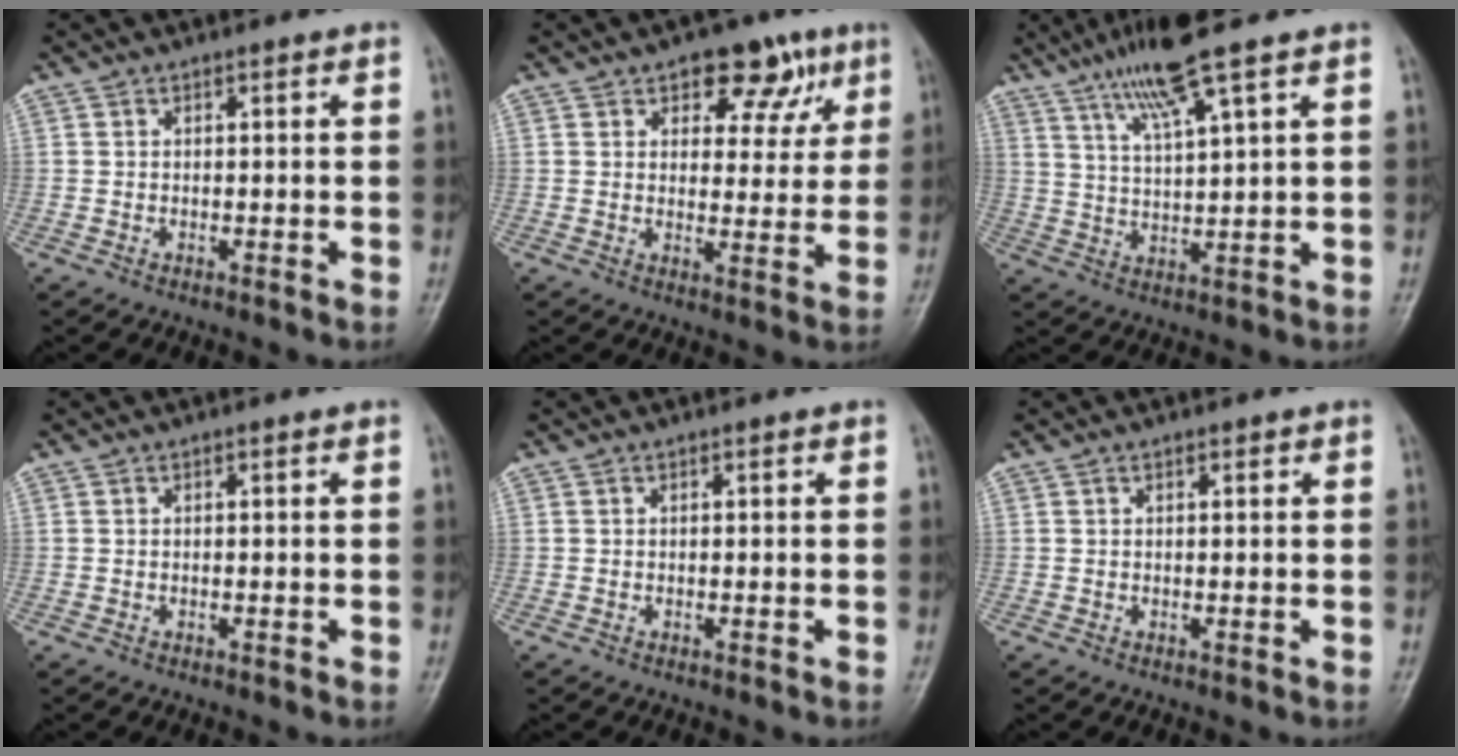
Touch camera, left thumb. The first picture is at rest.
{"total": 9.5, "force": [5.2, 5.8, 5.6], "torque": [-0.025, -0.017, 0.066]}
{"total": 9.7, "force": [6.2, 0.7, 7.4], "torque": [-0.140, -0.020, 0.118]}
{"total": 0.0}
{"total": 0.0}
{"total": 0.6, "force": [0.4, 0.3, 0.4], "torque": [-0.006, -0.001, 0.005]}